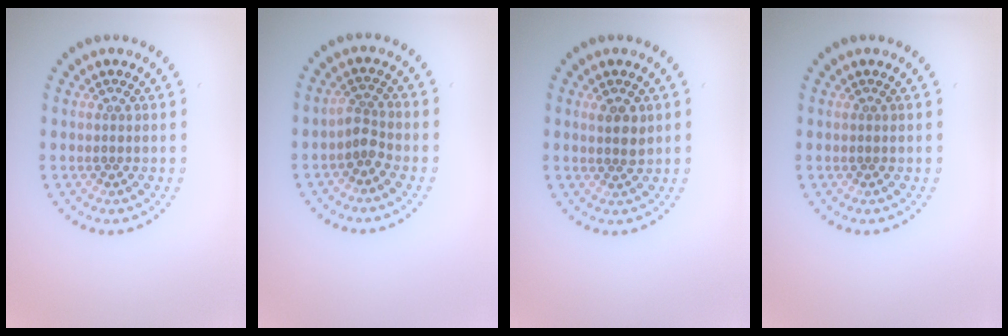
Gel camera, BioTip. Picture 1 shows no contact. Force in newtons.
{"total": 1.8, "press": 1.3, "slide": 1.3}
{"total": 1.8, "press": 1.7, "slide": 0.6}
{"total": 0.0}